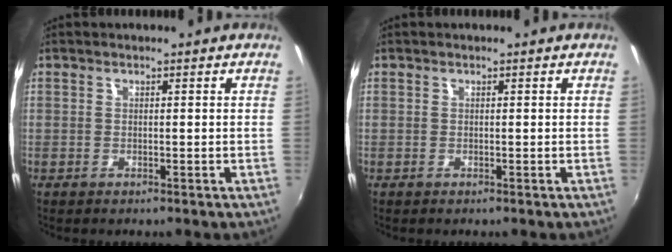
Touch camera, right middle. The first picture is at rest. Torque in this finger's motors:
{"motor_torque": [-0.01, 0.01, 0.00, 0.00]}